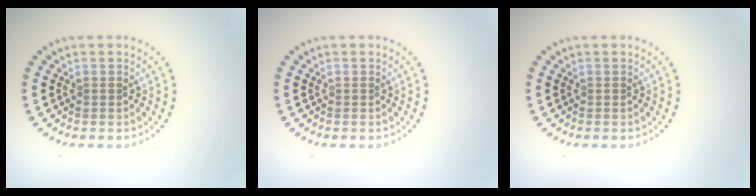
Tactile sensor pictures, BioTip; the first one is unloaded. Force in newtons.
{"total": 0.0}
{"total": 0.0}